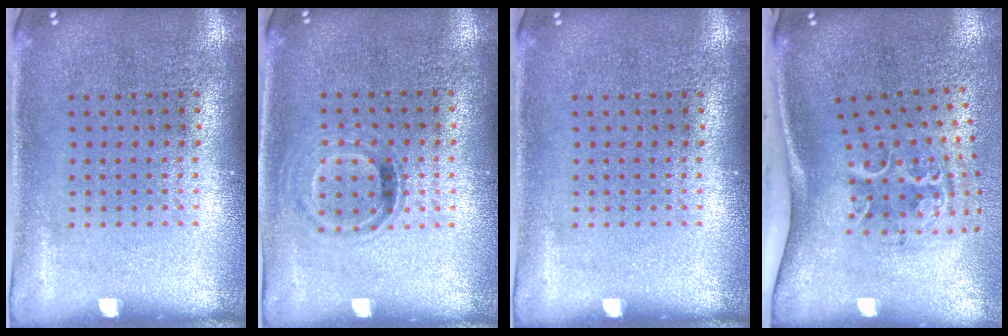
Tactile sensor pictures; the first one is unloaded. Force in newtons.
{"total": 0.9, "press": 0.8, "slide": 0.3}
{"total": 0.0}
{"total": 2.2, "press": 1.3, "slide": 1.8}